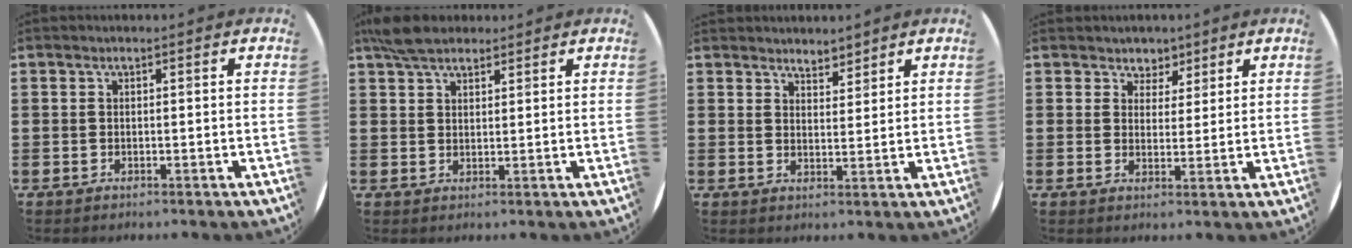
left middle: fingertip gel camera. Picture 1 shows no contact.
{"total": 5.1, "force": [4.2, 1.9, 2.0], "torque": [-0.042, -0.002, 0.079]}
{"total": 3.0, "force": [2.9, 0.6, -0.2], "torque": [-0.001, -0.010, 0.054]}
{"total": 3.4, "force": [2.7, 2.1, -0.1], "torque": [0.000, 0.000, 0.049]}